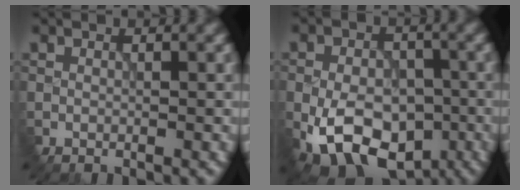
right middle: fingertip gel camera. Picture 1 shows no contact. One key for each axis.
{"total": 10.1, "fx": -4.0, "fy": 6.3, "fz": 6.8, "tx": -0.113, "ty": -0.011, "tz": -0.060}